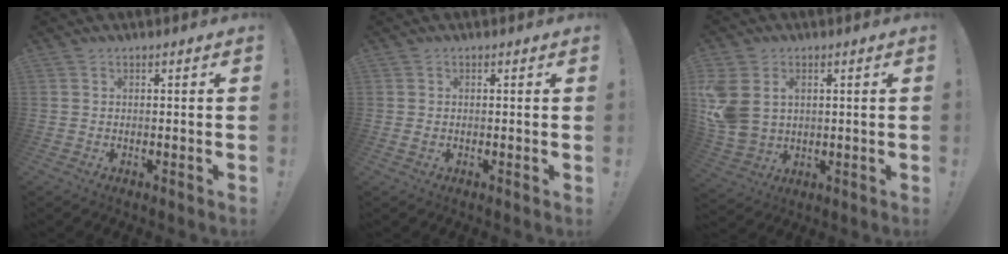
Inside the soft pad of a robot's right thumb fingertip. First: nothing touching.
{"total": 0.6, "force": [0.1, 0.1, 0.6], "torque": [-0.005, -0.003, -0.001]}
{"total": 9.8, "force": [3.1, 7.5, 5.6], "torque": [-0.108, -0.013, 0.064]}